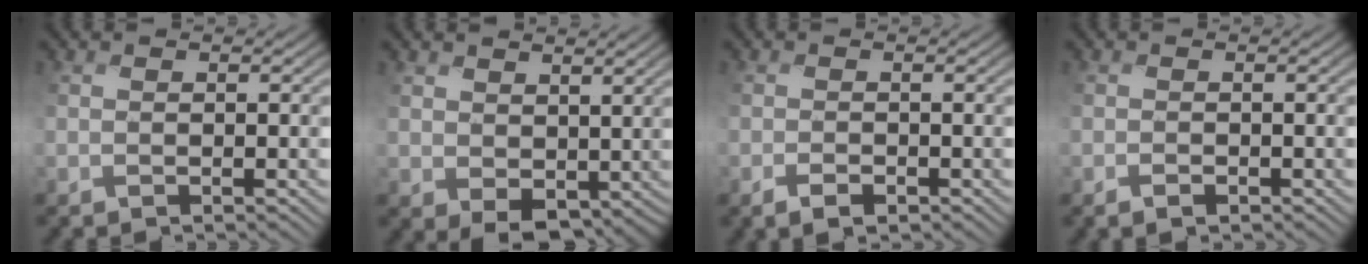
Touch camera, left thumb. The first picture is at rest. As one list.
[{"total": 3.8, "force": [1.2, 2.6, 2.6], "torque": [-0.063, -0.011, 0.029]}, {"total": 1.6, "force": [-1.1, 0.6, 0.9], "torque": [-0.015, 0.000, -0.022]}, {"total": 0.7, "force": [-0.6, 0.1, 0.3], "torque": [-0.002, 0.001, -0.013]}]